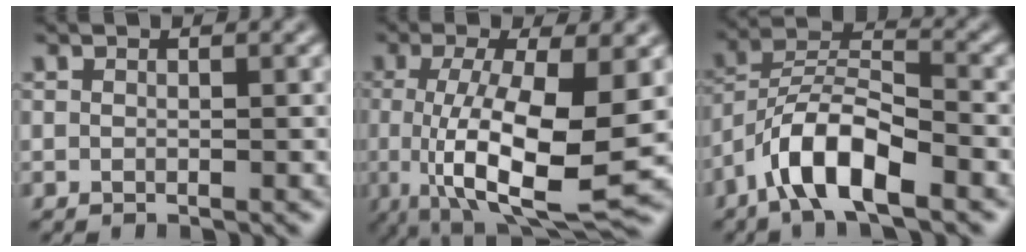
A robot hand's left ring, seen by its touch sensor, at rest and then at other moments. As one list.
[{"total": 10.8, "force": [-1.2, 3.3, 10.2], "torque": [-0.176, -0.024, -0.014]}, {"total": 7.3, "force": [-4.4, 2.4, 5.4], "torque": [-0.092, 0.012, -0.085]}]